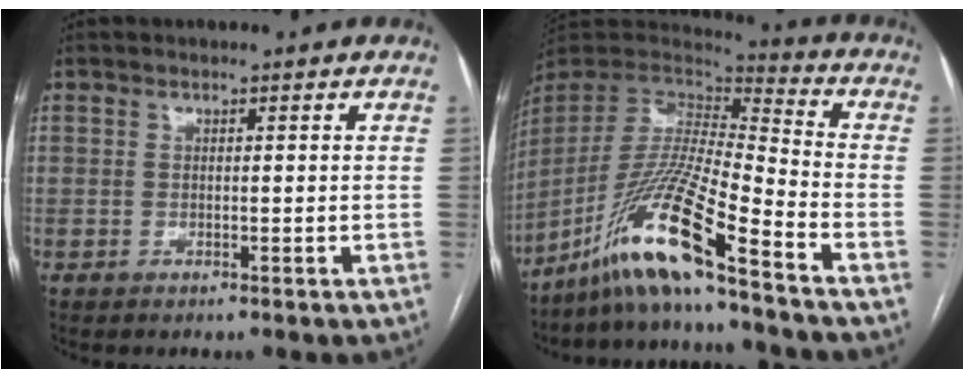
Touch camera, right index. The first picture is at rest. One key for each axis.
{"total": 17.5, "fx": -12.5, "fy": -0.7, "fz": 12.3, "tx": -0.259, "ty": -0.021, "tz": -0.236}